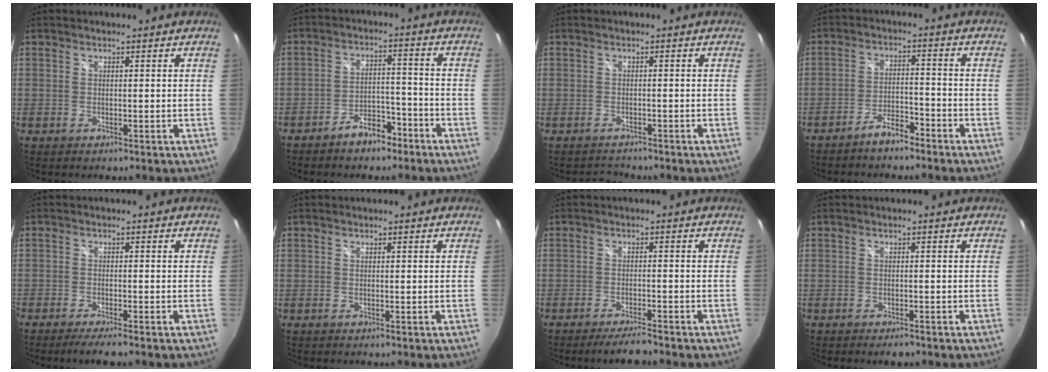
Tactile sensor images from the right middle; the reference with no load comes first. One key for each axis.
{"total": 6.7, "fx": -5.1, "fy": 3.2, "fz": 2.9, "tx": -0.059, "ty": 0.022, "tz": -0.071}
{"total": 1.7, "fx": -1.6, "fy": 0.5, "fz": -0.4, "tx": 0.000, "ty": 0.006, "tz": -0.028}
{"total": 4.9, "fx": -4.1, "fy": 1.3, "fz": 2.2, "tx": -0.058, "ty": 0.008, "tz": -0.070}
{"total": 3.8, "fx": -3.2, "fy": 0.0, "fz": 2.1, "tx": -0.051, "ty": -0.010, "tz": -0.056}
{"total": 0.0}
{"total": 4.4, "fx": -3.9, "fy": 0.2, "fz": 2.1, "tx": -0.051, "ty": -0.008, "tz": -0.068}
{"total": 2.4, "fx": -1.9, "fy": 0.8, "fz": 1.2, "tx": -0.024, "ty": -0.010, "tz": -0.028}